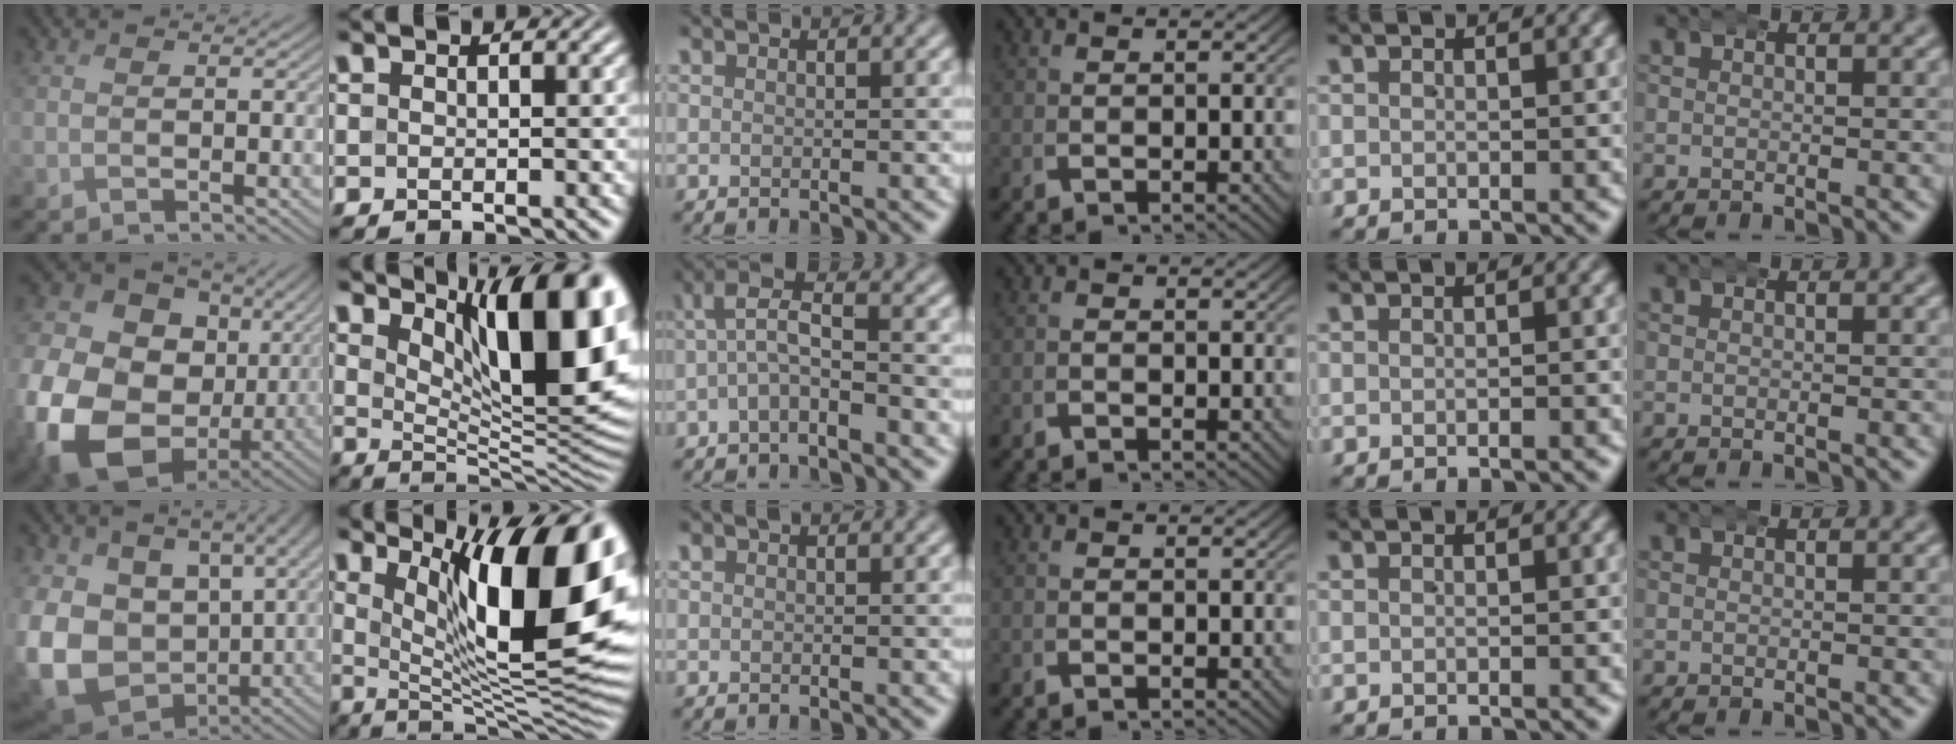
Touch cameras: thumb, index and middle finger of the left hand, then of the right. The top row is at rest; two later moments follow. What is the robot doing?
{"motion": "wrap", "object": "aluminum foil"}